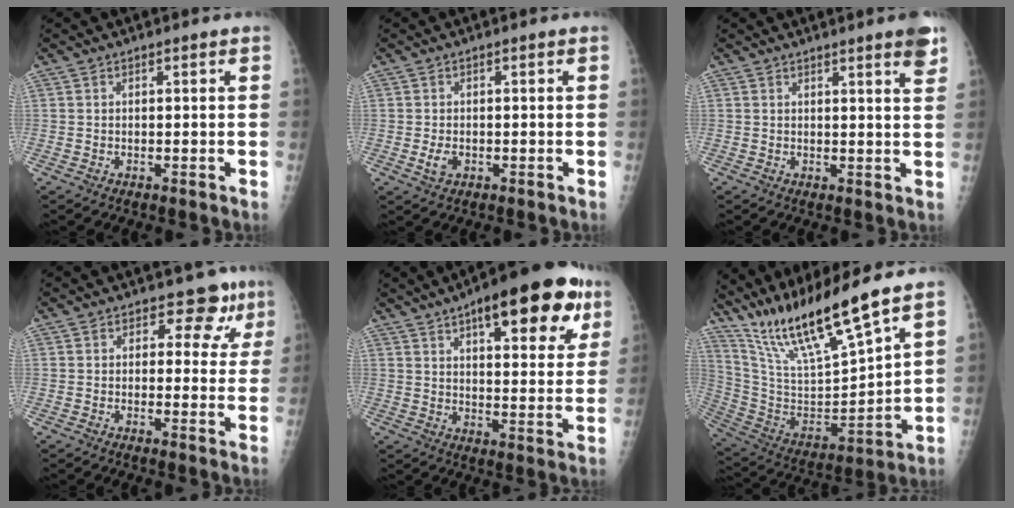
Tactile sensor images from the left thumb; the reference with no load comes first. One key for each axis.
{"total": 2.6, "fx": -0.7, "fy": 1.7, "fz": 1.8, "tx": -0.033, "ty": 0.000, "tz": -0.011}
{"total": 4.2, "fx": 2.7, "fy": 0.1, "fz": 3.1, "tx": -0.035, "ty": -0.015, "tz": 0.033}
{"total": 6.3, "fx": 3.4, "fy": 4.5, "fz": 2.9, "tx": 0.006, "ty": -0.009, "tz": 0.028}
{"total": 21.1, "fx": 10.7, "fy": 7.7, "fz": 16.5, "tx": -0.195, "ty": -0.017, "tz": 0.146}
{"total": 19.8, "fx": 15.5, "fy": 1.7, "fz": 12.2, "tx": -0.207, "ty": -0.073, "tz": 0.303}